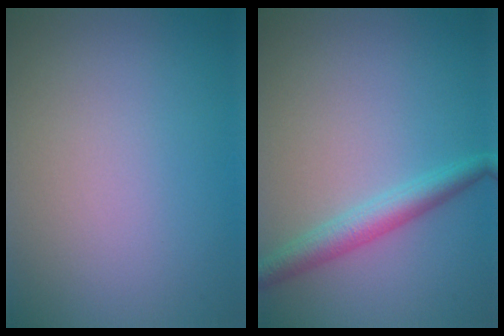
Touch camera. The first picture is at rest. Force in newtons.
{"total": 2.9, "press": 2.9, "slide": 0.1}